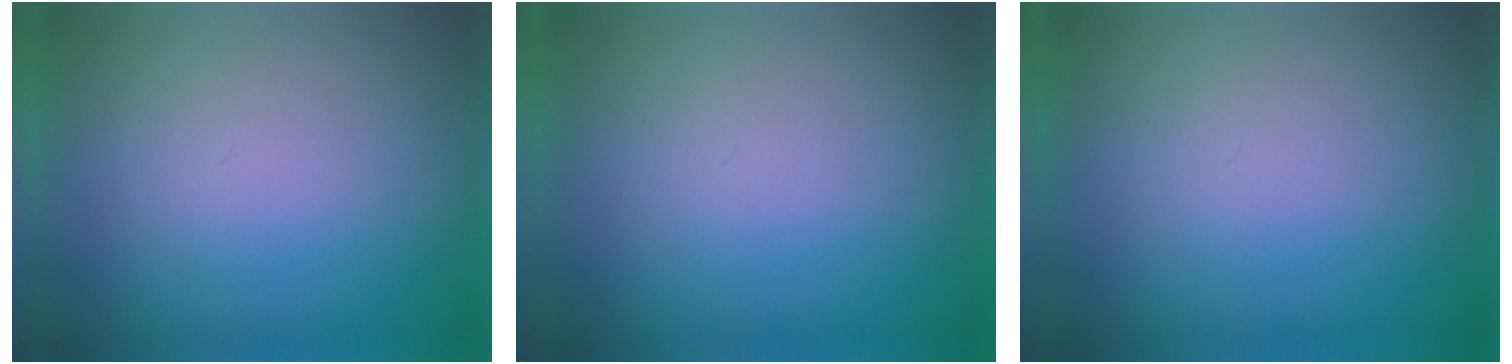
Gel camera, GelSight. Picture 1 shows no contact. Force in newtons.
{"total": 0.0}
{"total": 0.0}